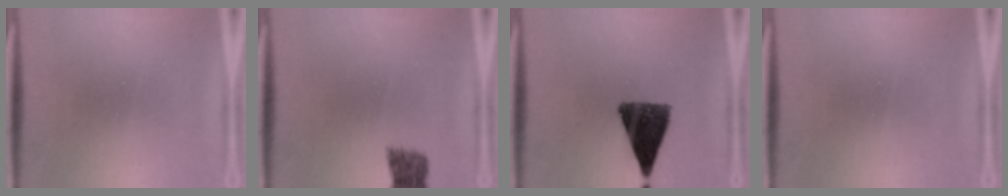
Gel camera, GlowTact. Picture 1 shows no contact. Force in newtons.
{"total": 2.3}
{"total": 11.1}
{"total": 0.0}